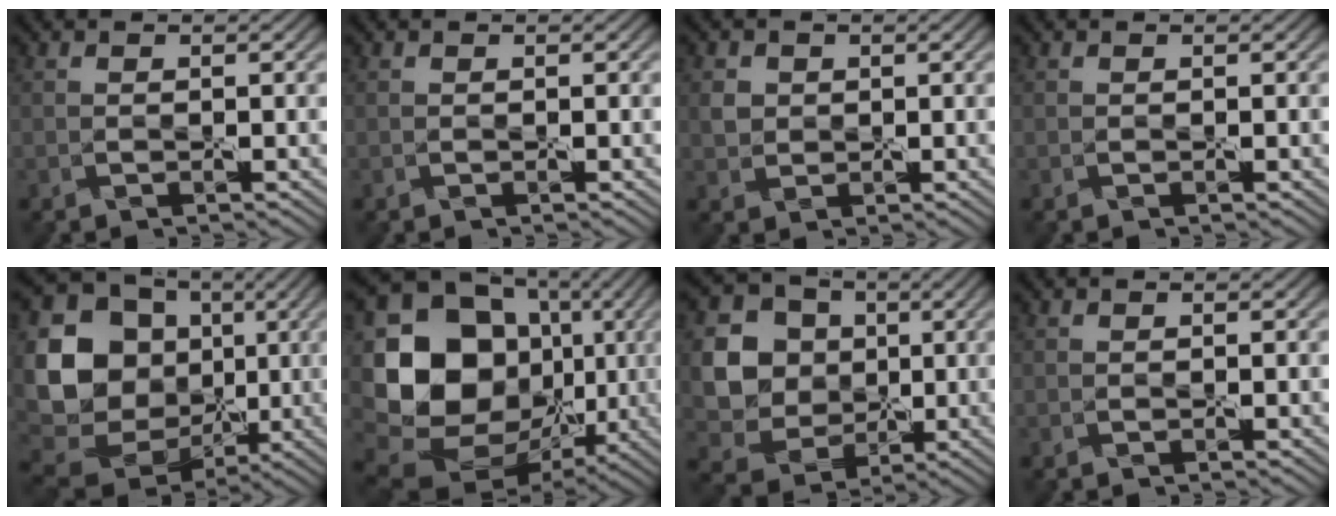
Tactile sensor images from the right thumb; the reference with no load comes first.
{"total": 0.0}
{"total": 1.6, "force": [1.0, 1.3, 0.0], "torque": [0.003, 0.004, 0.011]}
{"total": 0.0}
{"total": 15.9, "force": [1.2, 14.2, 7.0], "torque": [-0.182, -0.012, 0.036]}
{"total": 17.5, "force": [0.7, 14.8, 9.3], "torque": [-0.210, -0.022, 0.032]}
{"total": 7.8, "force": [1.7, 7.1, 2.7], "torque": [-0.084, -0.002, 0.021]}
{"total": 0.0}